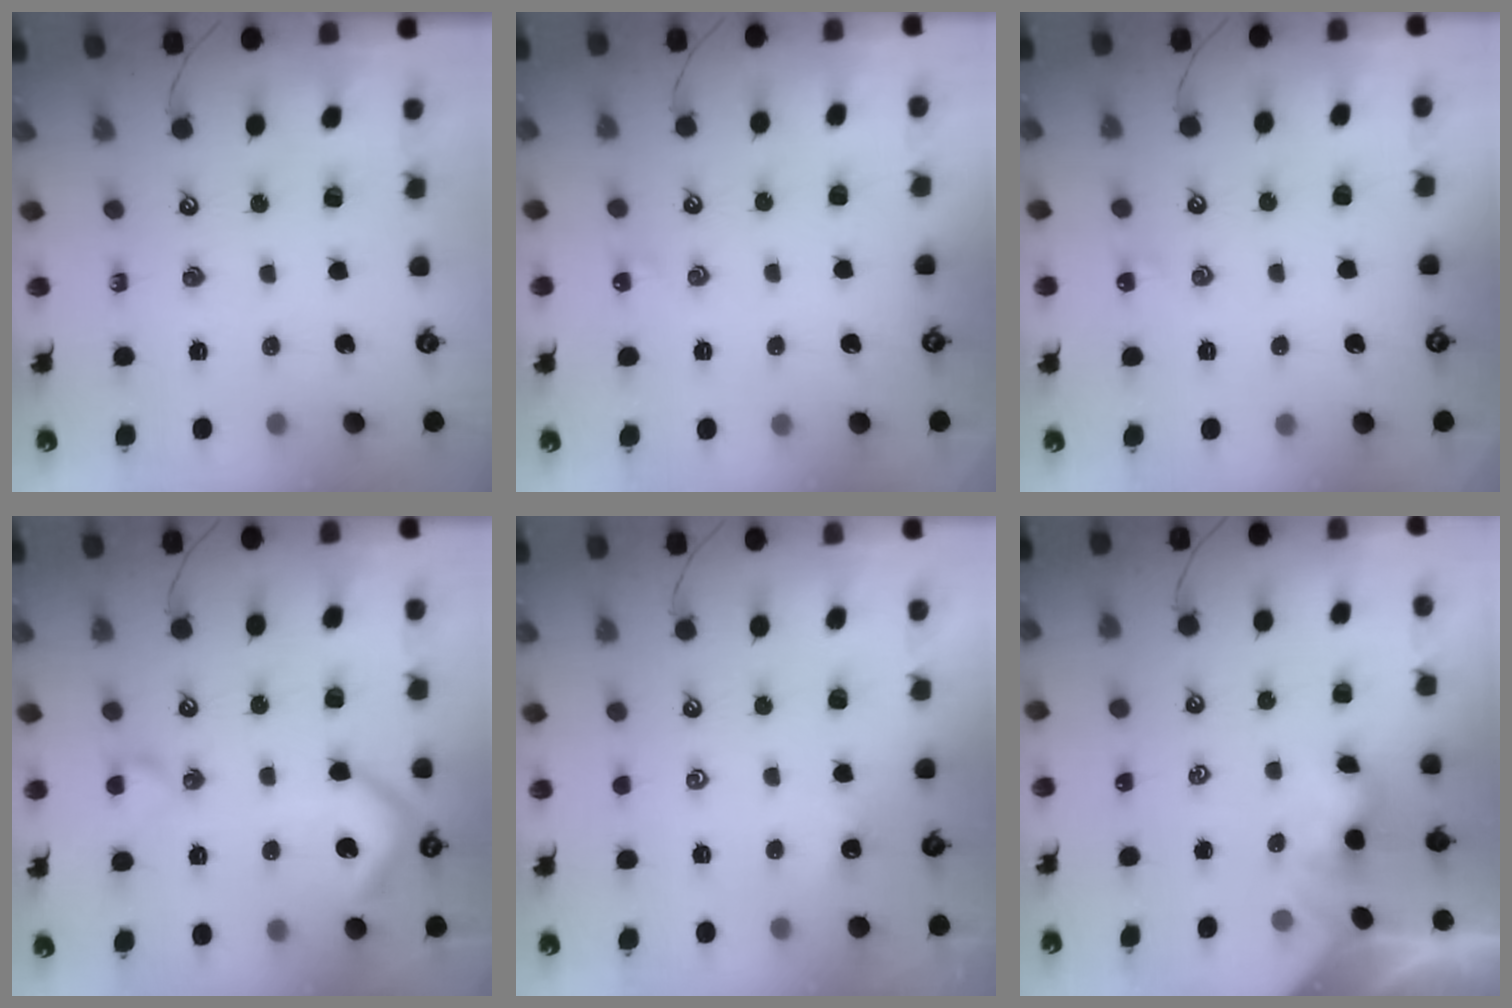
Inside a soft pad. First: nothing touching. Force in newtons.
{"total": 1.3, "press": 1.2, "slide": 0.4}
{"total": 1.3, "press": 1.2, "slide": 0.4}
{"total": 9.8, "press": 9.7, "slide": 1.3}
{"total": 2.0, "press": 2.0, "slide": 0.2}
{"total": 0.0}